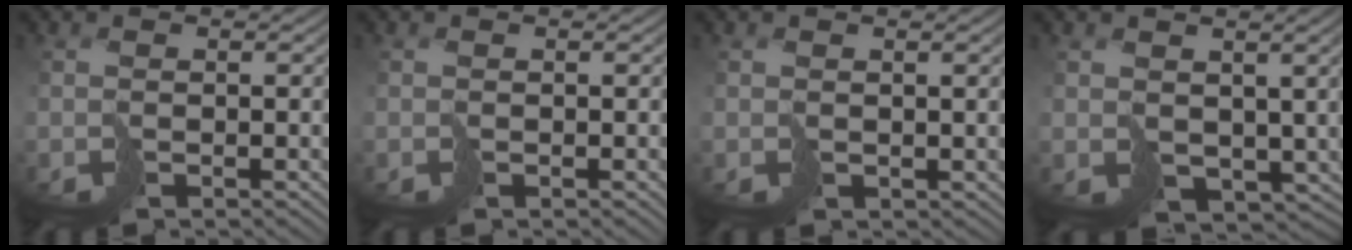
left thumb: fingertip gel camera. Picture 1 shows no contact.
{"total": 0.0}
{"total": 0.8, "force": [0.6, 0.6, 0.1], "torque": [-0.007, -0.002, 0.013]}
{"total": 7.1, "force": [0.7, 5.4, 4.6], "torque": [-0.110, -0.031, 0.021]}